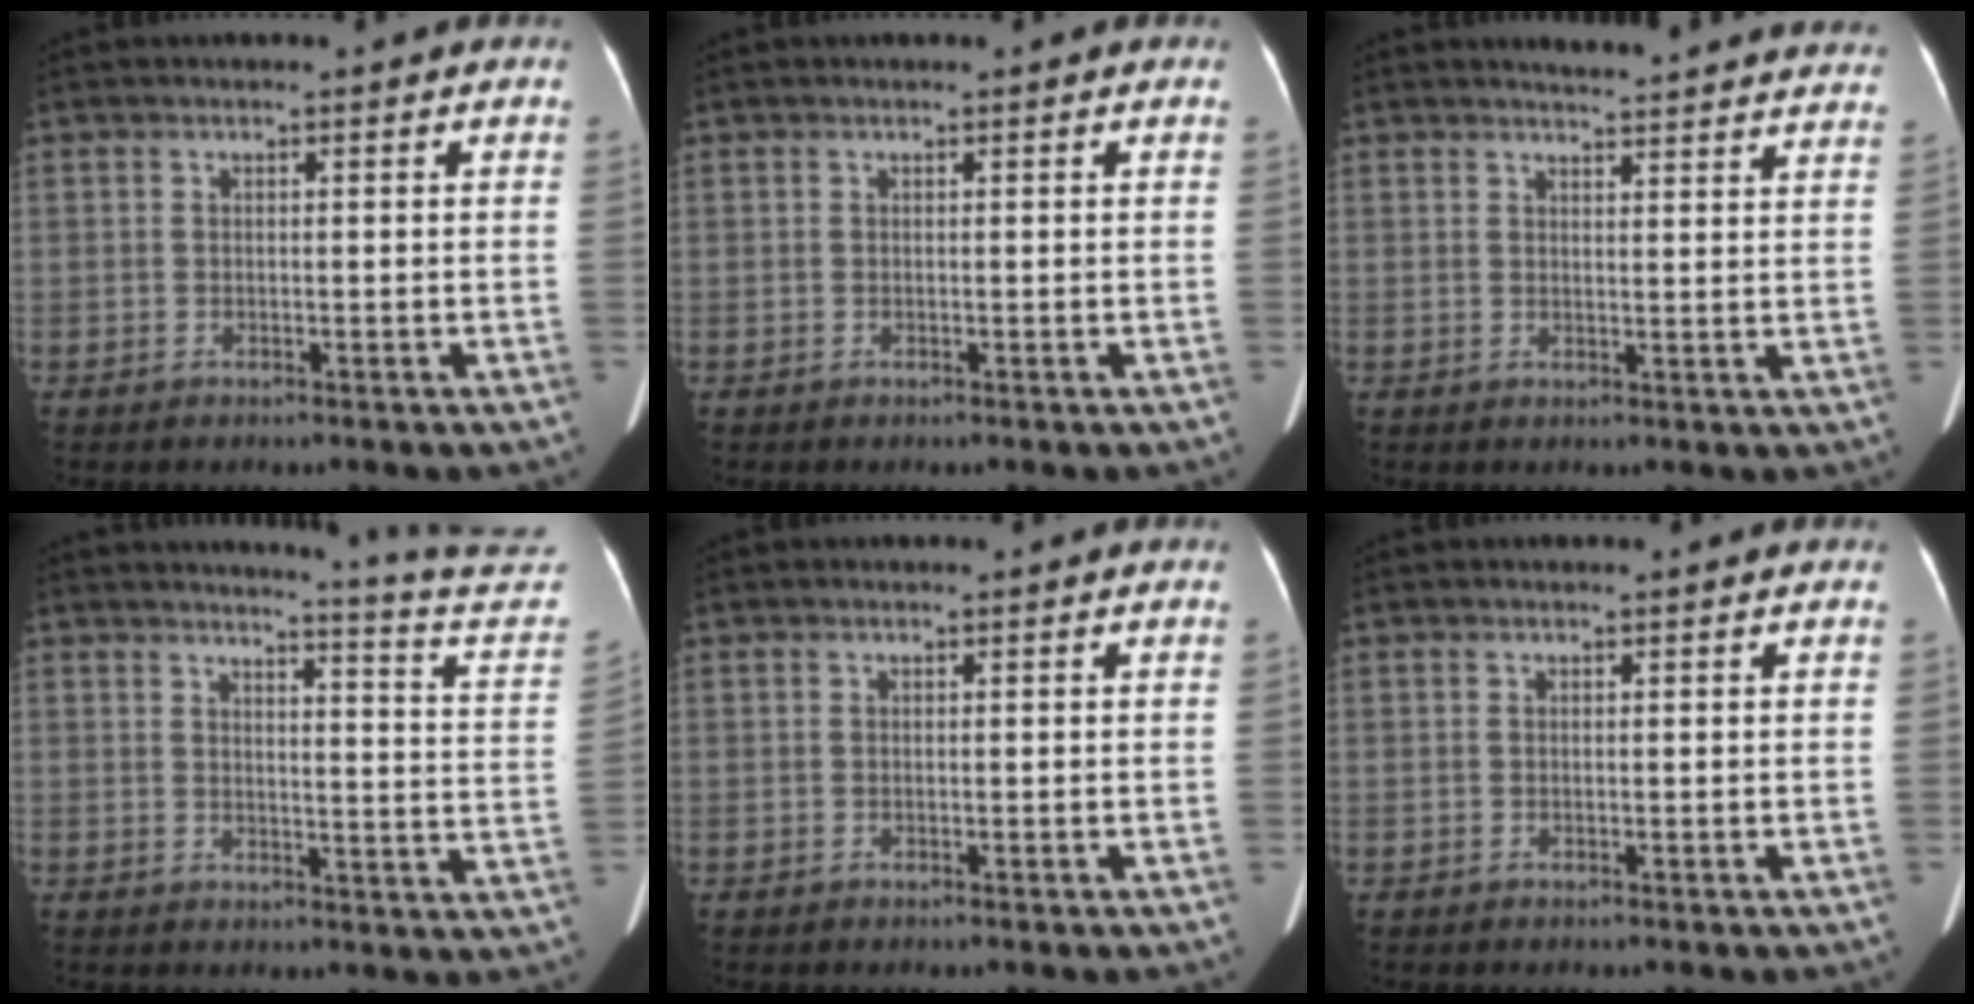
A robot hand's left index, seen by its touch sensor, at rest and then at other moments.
{"total": 0.0}
{"total": 16.6, "force": [15.9, 1.5, 4.7], "torque": [-0.051, -0.022, 0.176]}
{"total": 15.7, "force": [15.3, -2.9, 1.8], "torque": [-0.032, -0.141, 0.153]}
{"total": 0.0}
{"total": 0.0}